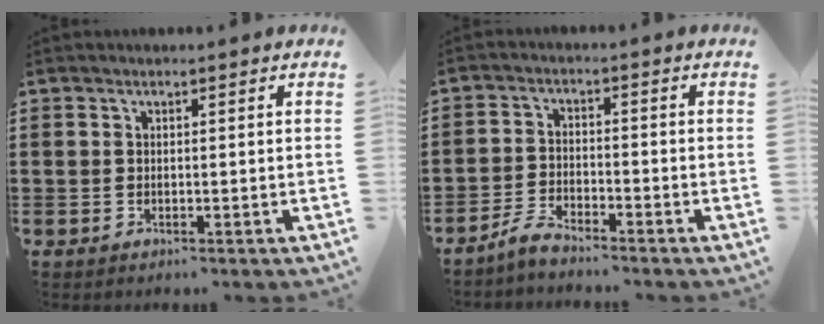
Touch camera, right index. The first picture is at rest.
{"total": 3.3, "force": [-3.2, 0.2, 0.8], "torque": [-0.032, 0.003, -0.070]}